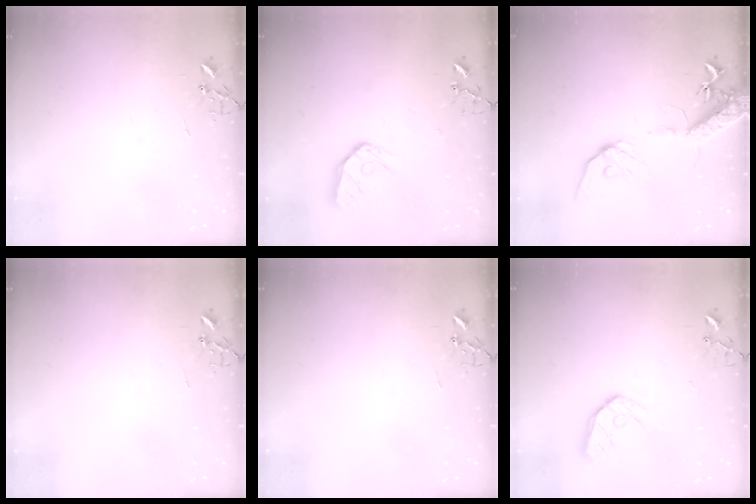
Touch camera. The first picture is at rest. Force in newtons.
{"total": 10.7, "press": 10.6, "slide": 1.2}
{"total": 16.6, "press": 16.2, "slide": 3.5}
{"total": 0.0}
{"total": 0.0}
{"total": 10.8, "press": 10.8, "slide": 0.9}